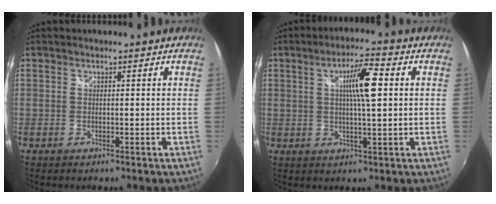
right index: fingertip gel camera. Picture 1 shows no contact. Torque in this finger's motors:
{"motor_torque": [0.56, 0.13, 0.24, 0.11]}